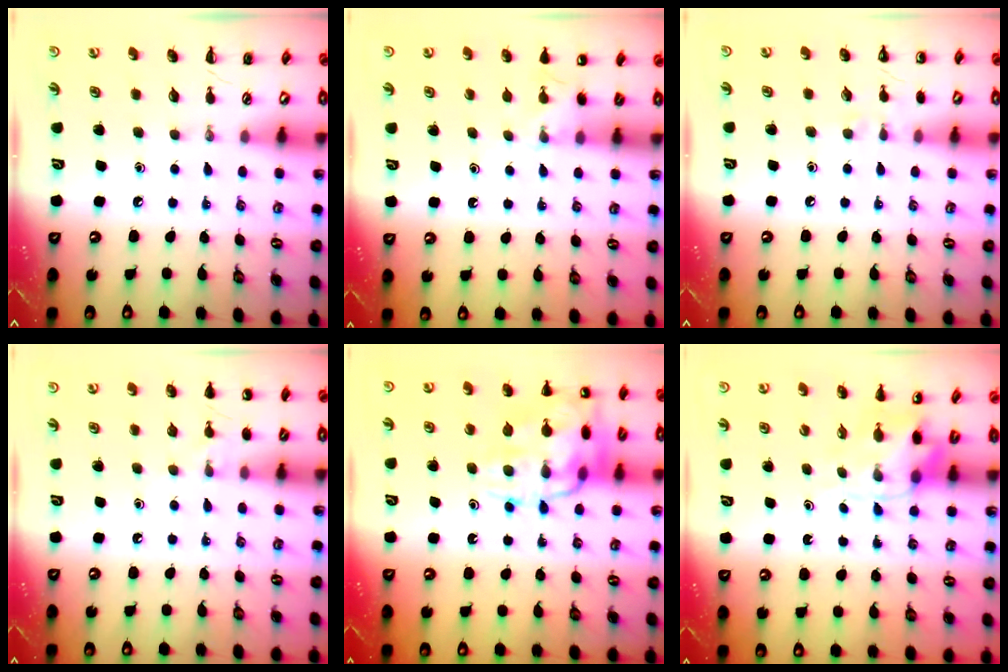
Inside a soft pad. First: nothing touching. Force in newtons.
{"total": 5.1, "press": 4.8, "slide": 1.6}
{"total": 5.5, "press": 5.2, "slide": 1.8}
{"total": 5.6, "press": 5.4, "slide": 1.6}
{"total": 17.8, "press": 17.7, "slide": 2.1}
{"total": 4.6, "press": 4.6, "slide": 0.5}